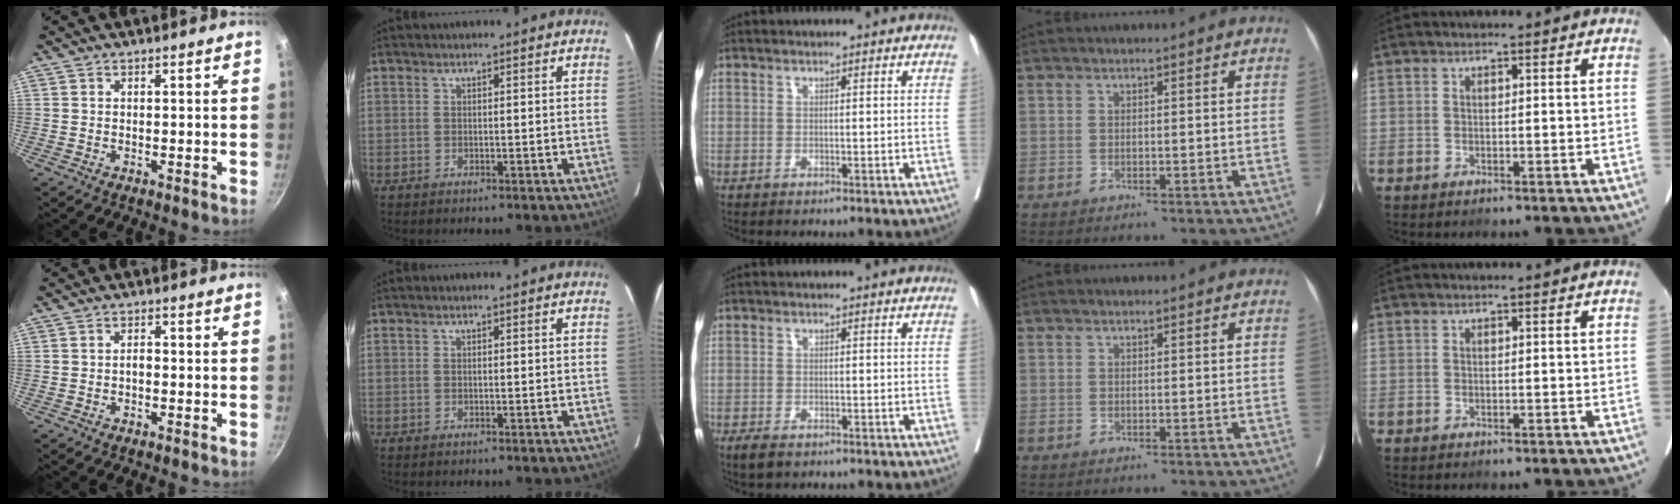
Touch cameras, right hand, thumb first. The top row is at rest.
{"thumb": {"total": 1.4, "force": [-0.5, 0.8, 1.1], "torque": [-0.012, 0.004, -0.010]}, "middle": {"total": 2.0, "force": [-1.4, 0.9, 1.2], "torque": [-0.026, -0.004, -0.018]}}